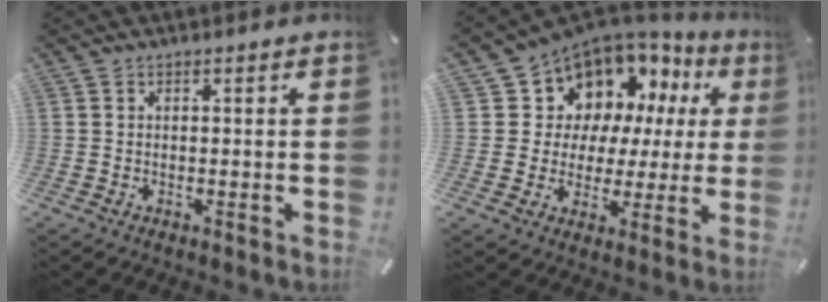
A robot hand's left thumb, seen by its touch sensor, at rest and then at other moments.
{"total": 10.6, "force": [6.8, 8.0, 1.3], "torque": [-0.040, -0.071, 0.128]}